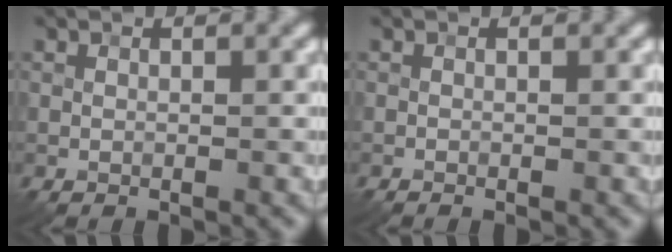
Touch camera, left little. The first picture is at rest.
{"total": 0.0}